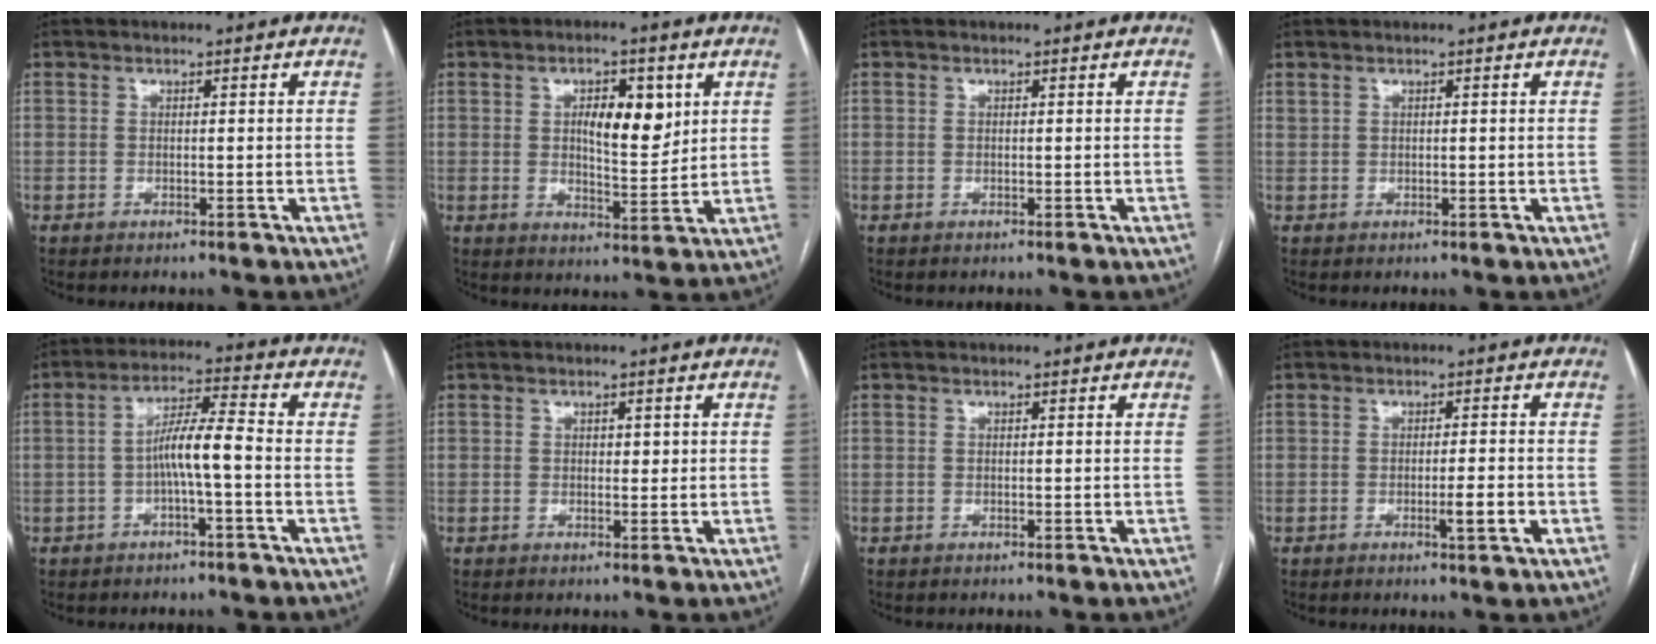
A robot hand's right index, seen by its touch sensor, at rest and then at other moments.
{"total": 7.7, "force": [2.4, 2.9, 6.7], "torque": [-0.104, 0.002, 0.042]}
{"total": 0.0}
{"total": 0.6, "force": [0.6, 0.2, 0.0], "torque": [-0.002, 0.005, 0.014]}
{"total": 6.4, "force": [-1.4, 0.3, 6.2], "torque": [-0.113, 0.018, -0.025]}
{"total": 1.4, "force": [0.4, 0.8, 1.0], "torque": [-0.010, 0.000, 0.006]}
{"total": 0.0}
{"total": 3.4, "force": [-1.1, 0.2, 3.2], "torque": [-0.050, -0.001, -0.012]}